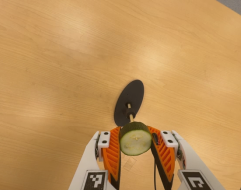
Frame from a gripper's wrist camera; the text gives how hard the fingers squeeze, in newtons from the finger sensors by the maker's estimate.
{"total": 11.6, "left": 10.5, "right": 12.8}